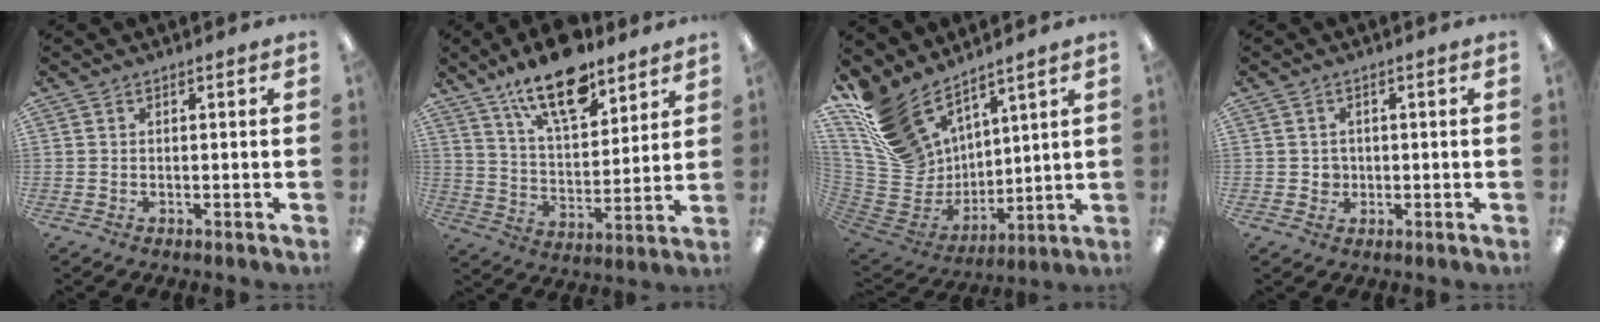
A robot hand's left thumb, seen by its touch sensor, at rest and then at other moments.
{"total": 16.3, "force": [12.2, 6.2, 8.9], "torque": [-0.147, -0.065, 0.209]}
{"total": 16.8, "force": [12.6, 9.6, 5.7], "torque": [-0.138, -0.080, 0.246]}
{"total": 2.2, "force": [0.3, 2.1, 0.3], "torque": [-0.002, 0.001, 0.001]}